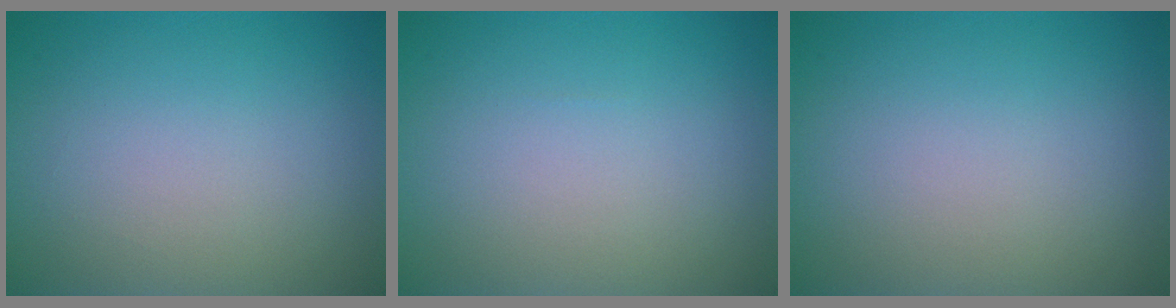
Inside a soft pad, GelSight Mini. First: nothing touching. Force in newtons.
{"total": 0.0}
{"total": 0.0}